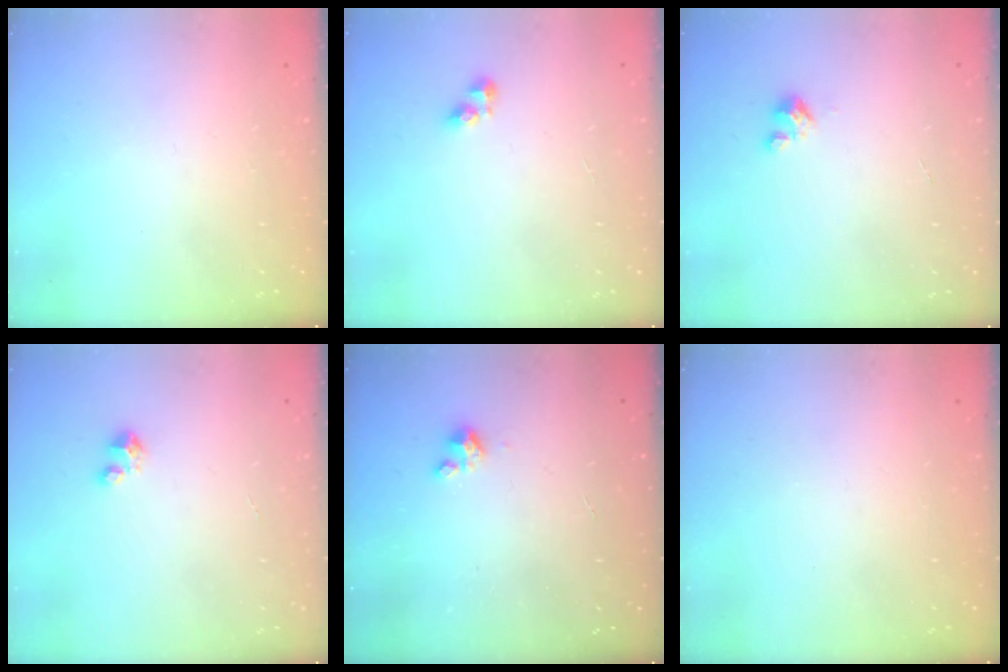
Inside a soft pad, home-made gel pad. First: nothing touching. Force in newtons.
{"total": 4.0, "press": 4.0, "slide": 0.3}
{"total": 2.9, "press": 2.9, "slide": 0.2}
{"total": 3.2, "press": 3.2, "slide": 0.2}
{"total": 1.9, "press": 1.9, "slide": 0.1}
{"total": 0.0}